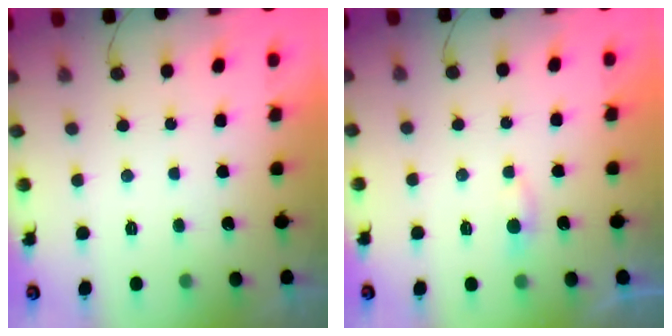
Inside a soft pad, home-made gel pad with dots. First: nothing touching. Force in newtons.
{"total": 2.3, "press": 2.3, "slide": 0.3}